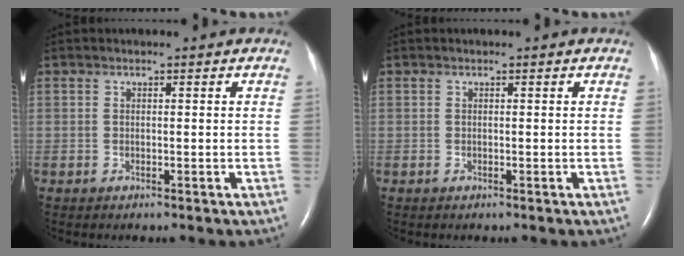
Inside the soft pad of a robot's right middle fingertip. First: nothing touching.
{"total": 0.0}